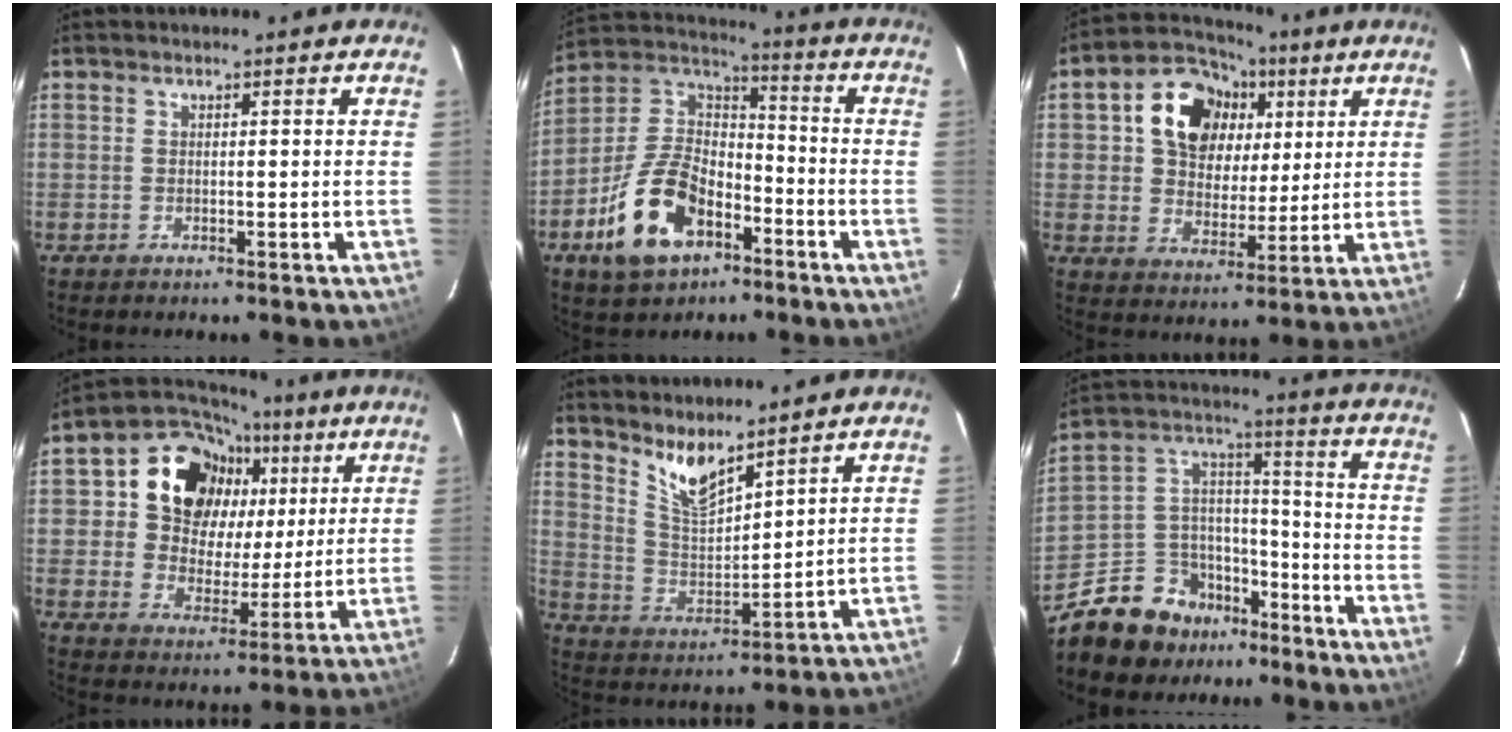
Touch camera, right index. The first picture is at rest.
{"total": 16.7, "force": [-8.4, 9.6, 10.9], "torque": [-0.234, 0.014, -0.143]}
{"total": 14.6, "force": [5.0, 11.2, 7.9], "torque": [-0.178, 0.047, 0.088]}
{"total": 16.9, "force": [5.8, 13.9, 7.7], "torque": [-0.181, 0.050, 0.100]}
{"total": 8.2, "force": [6.6, 2.0, 4.5], "torque": [-0.086, -0.010, 0.136]}
{"total": 14.1, "force": [-10.5, 8.9, 3.1], "torque": [-0.073, 0.070, -0.170]}